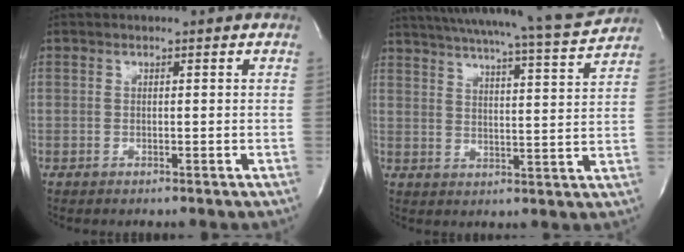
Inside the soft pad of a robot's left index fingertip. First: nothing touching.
{"total": 19.8, "force": [18.3, -0.7, 7.3], "torque": [-0.120, -0.041, 0.244]}